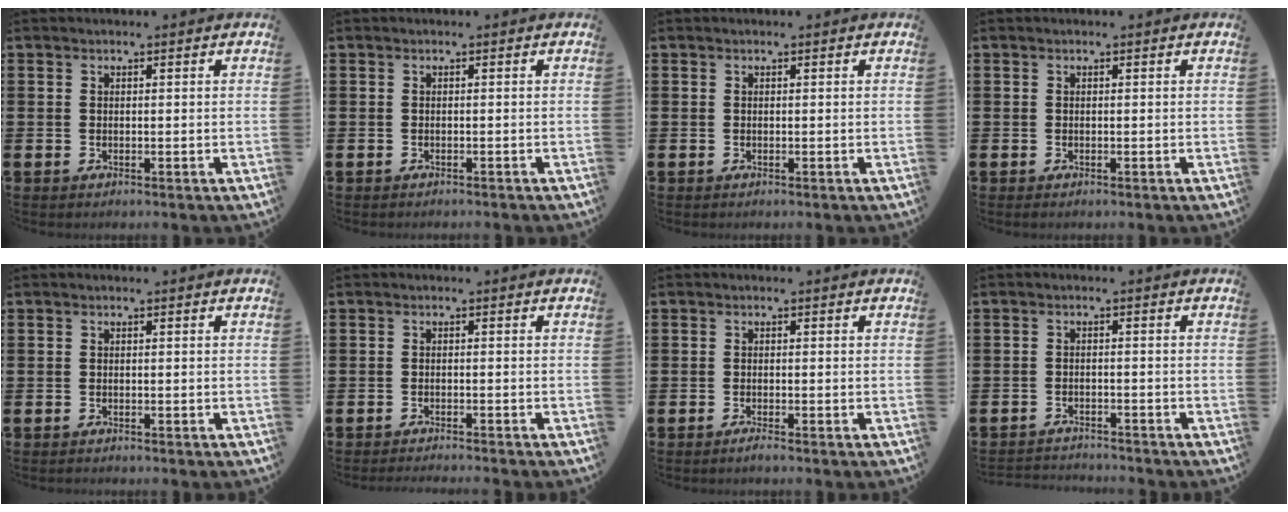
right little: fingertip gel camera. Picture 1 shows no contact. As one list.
[{"total": 0.0}, {"total": 0.0}, {"total": 0.0}, {"total": 0.0}, {"total": 0.9, "force": [-0.9, -0.2, 0.0], "torque": [0.000, 0.000, -0.019]}, {"total": 0.9, "force": [-0.6, 0.0, 0.7], "torque": [-0.011, -0.003, -0.010]}, {"total": 1.9, "force": [-1.9, 0.0, -0.2], "torque": [-0.002, 0.001, -0.042]}]